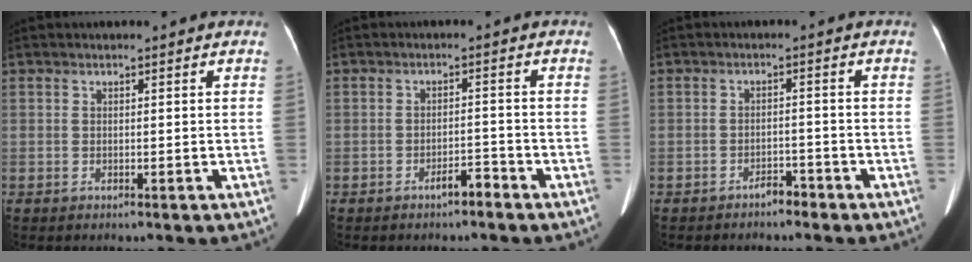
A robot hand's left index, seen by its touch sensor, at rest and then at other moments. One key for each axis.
{"total": 2.5, "fx": -2.1, "fy": 0.5, "fz": 1.3, "tx": -0.019, "ty": 0.001, "tz": -0.035}
{"total": 2.2, "fx": -2.0, "fy": 0.7, "fz": 0.7, "tx": -0.013, "ty": 0.000, "tz": -0.032}